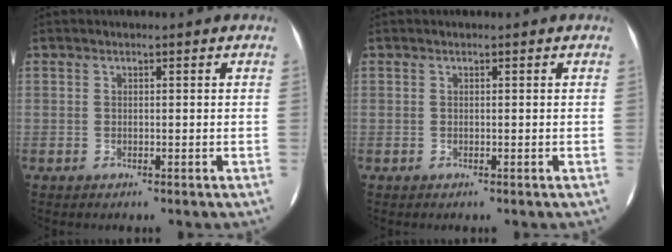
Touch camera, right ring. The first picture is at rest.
{"total": 0.0}